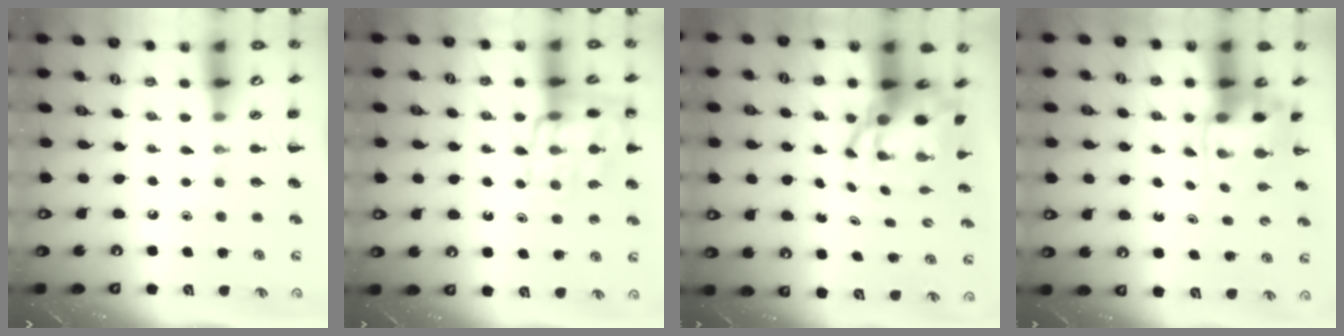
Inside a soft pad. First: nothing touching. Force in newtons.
{"total": 15.6, "press": 15.5, "slide": 1.9}
{"total": 7.7, "press": 7.3, "slide": 2.2}
{"total": 3.9, "press": 3.8, "slide": 0.8}